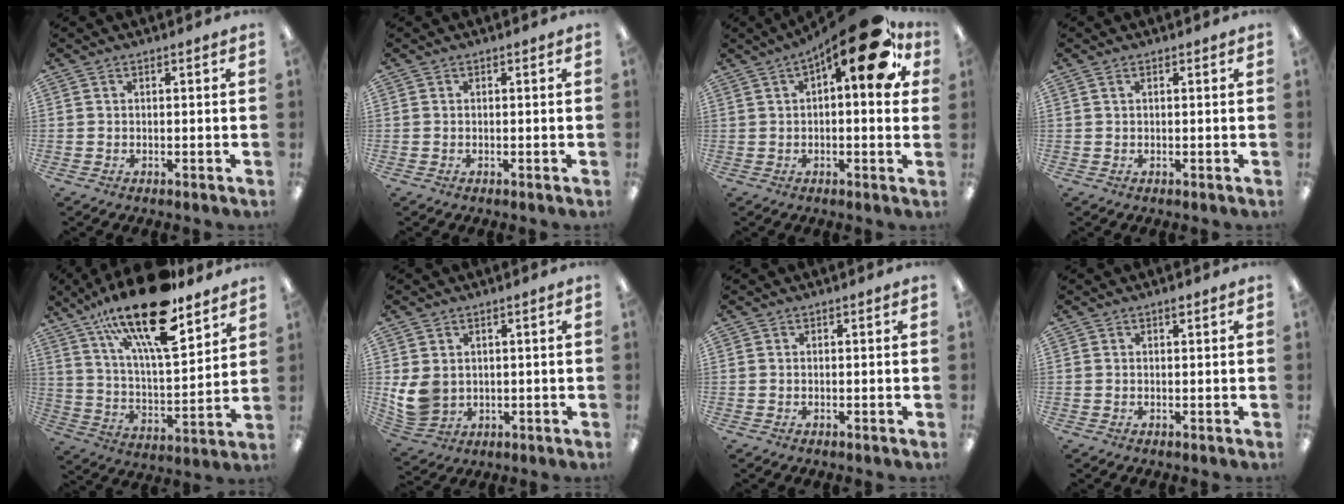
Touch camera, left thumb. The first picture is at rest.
{"total": 0.0}
{"total": 17.5, "force": [7.7, 5.9, 14.6], "torque": [-0.196, -0.038, 0.117]}
{"total": 1.0, "force": [0.5, 0.3, 0.8], "torque": [-0.019, 0.002, 0.008]}
{"total": 23.0, "force": [15.8, 7.2, 15.2], "torque": [-0.262, -0.091, 0.266]}
{"total": 7.2, "force": [1.7, 5.7, 4.0], "torque": [-0.096, -0.006, 0.036]}
{"total": 0.0}
{"total": 0.8, "force": [0.5, 0.2, 0.5], "torque": [-0.004, -0.003, 0.007]}